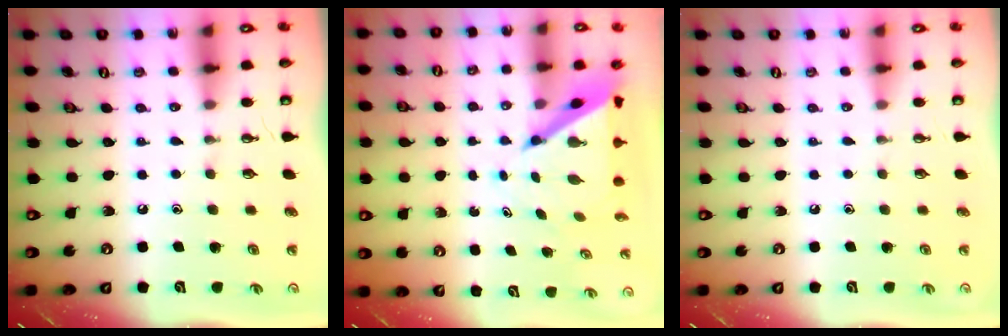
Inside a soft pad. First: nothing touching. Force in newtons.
{"total": 6.8, "press": 6.8, "slide": 0.5}
{"total": 0.0}